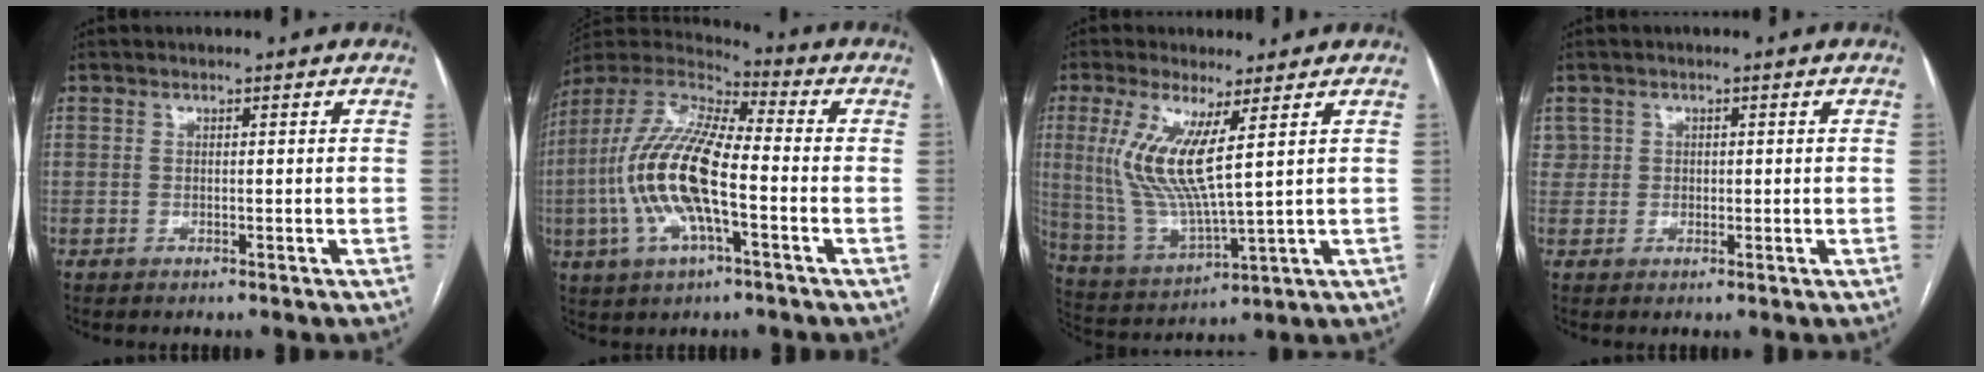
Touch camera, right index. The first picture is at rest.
{"total": 16.7, "force": [-3.1, 4.8, 15.7], "torque": [-0.338, 0.005, -0.061]}
{"total": 11.2, "force": [3.3, 1.4, 10.5], "torque": [-0.239, -0.019, 0.071]}
{"total": 2.1, "force": [0.5, 2.1, 0.2], "torque": [0.005, 0.011, 0.008]}